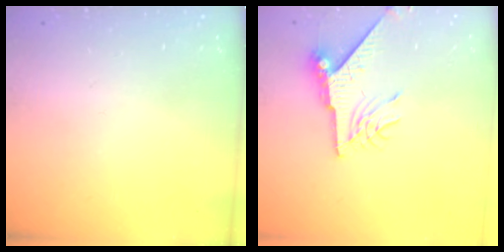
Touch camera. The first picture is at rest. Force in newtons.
{"total": 8.7, "press": 8.7, "slide": 0.6}